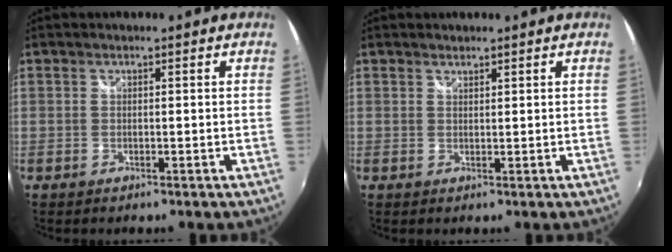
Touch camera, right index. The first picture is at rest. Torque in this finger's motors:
{"motor_torque": [-0.15, -0.03, -0.04, -0.01]}